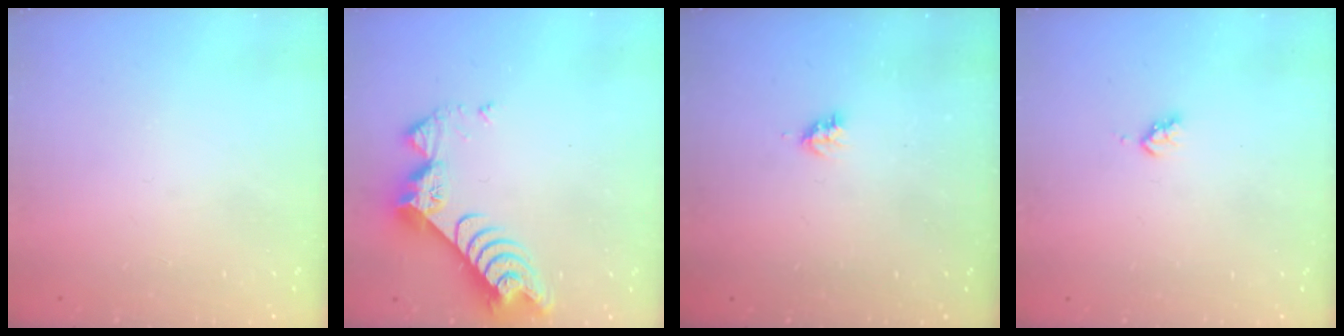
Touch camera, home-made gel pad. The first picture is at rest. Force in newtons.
{"total": 10.7, "press": 10.7, "slide": 0.9}
{"total": 3.5, "press": 3.4, "slide": 0.5}
{"total": 3.1, "press": 3.0, "slide": 0.5}